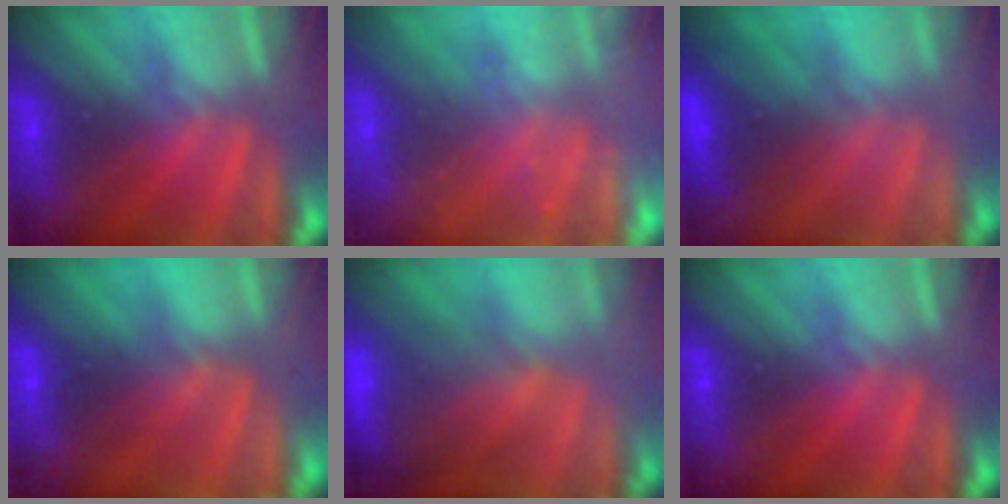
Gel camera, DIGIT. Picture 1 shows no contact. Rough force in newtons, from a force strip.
{"total": 2.4}
{"total": 2.9}
{"total": 2.8}
{"total": 9.0}
{"total": 0.0}